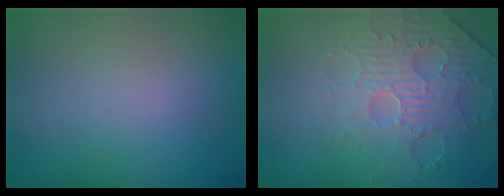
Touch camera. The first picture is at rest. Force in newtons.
{"total": 4.7, "press": 4.0, "slide": 2.6}